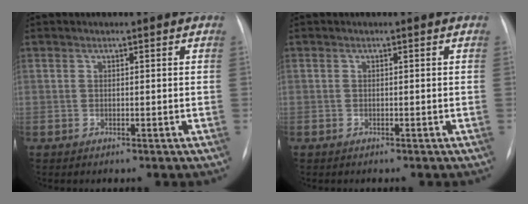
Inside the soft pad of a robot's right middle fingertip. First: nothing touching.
{"total": 0.0}